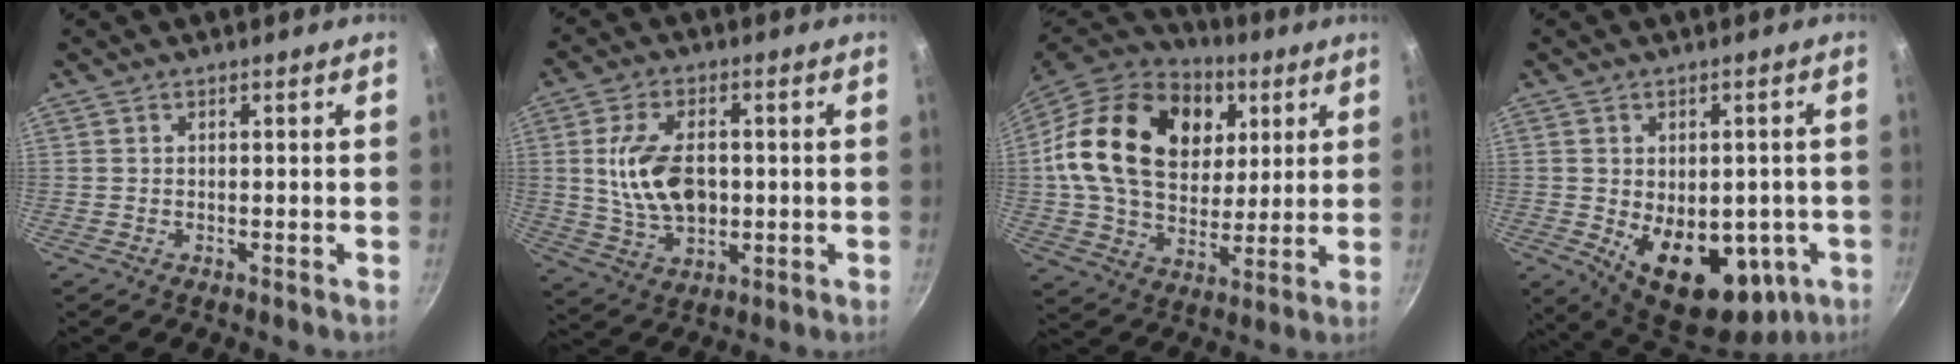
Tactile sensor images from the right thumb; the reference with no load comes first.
{"total": 12.8, "force": [0.6, 7.9, 10.1], "torque": [-0.167, 0.000, 0.015]}
{"total": 26.6, "force": [7.7, 18.8, 17.2], "torque": [-0.286, -0.001, 0.128]}
{"total": 16.7, "force": [-3.5, 10.7, 12.3], "torque": [-0.139, -0.021, -0.023]}